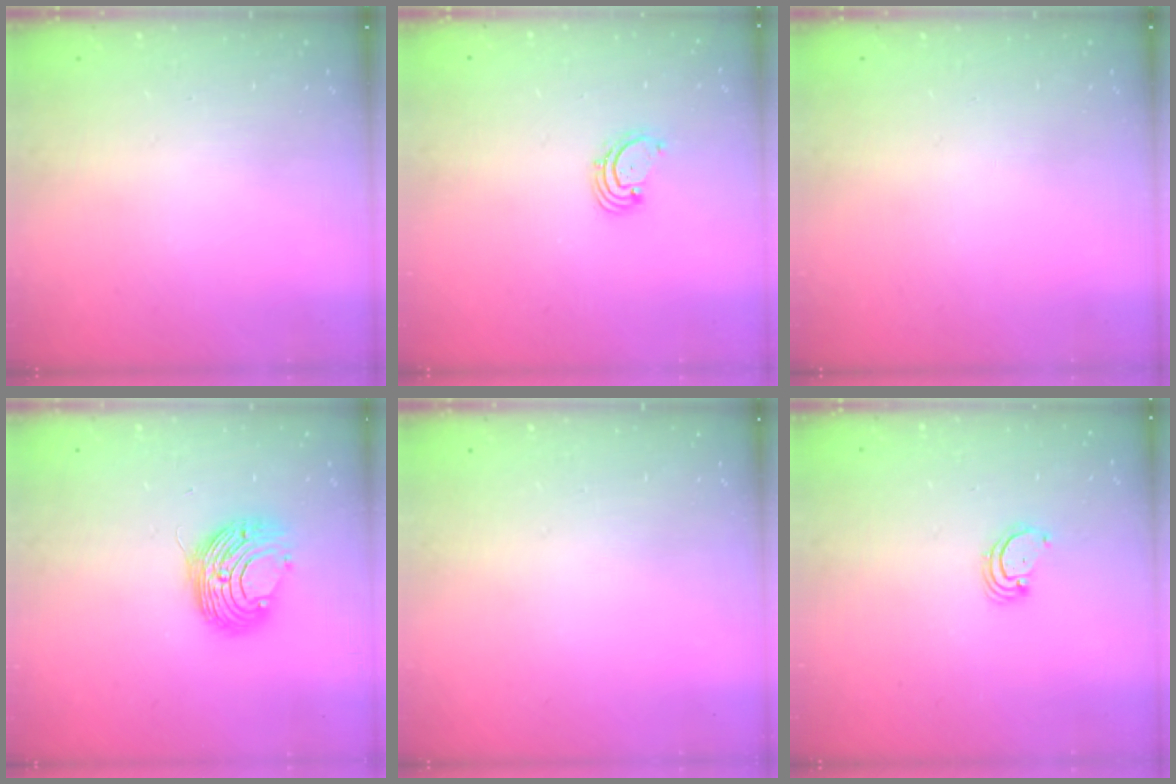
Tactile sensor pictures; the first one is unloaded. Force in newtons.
{"total": 1.6, "press": 1.6, "slide": 0.2}
{"total": 0.0}
{"total": 9.5, "press": 9.5, "slide": 0.1}
{"total": 0.0}
{"total": 2.5, "press": 2.5, "slide": 0.2}